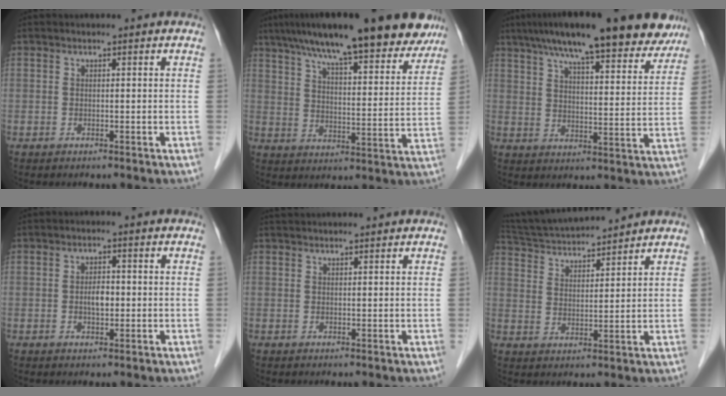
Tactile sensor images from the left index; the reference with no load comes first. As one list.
[{"total": 23.9, "force": [19.0, 4.6, 13.8], "torque": [-0.208, 0.027, 0.260]}, {"total": 22.4, "force": [17.8, 4.5, 12.8], "torque": [-0.190, 0.032, 0.240]}, {"total": 2.6, "force": [-0.2, 1.2, 2.2], "torque": [-0.039, 0.003, -0.003]}, {"total": 5.9, "force": [5.6, 0.2, 1.8], "torque": [-0.021, 0.035, 0.072]}, {"total": 13.1, "force": [12.2, 0.9, 4.6], "torque": [-0.094, 0.025, 0.210]}]